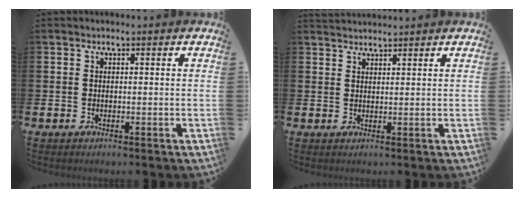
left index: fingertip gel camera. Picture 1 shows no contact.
{"total": 1.9, "force": [1.8, 0.3, 0.0], "torque": [-0.003, -0.005, 0.034]}